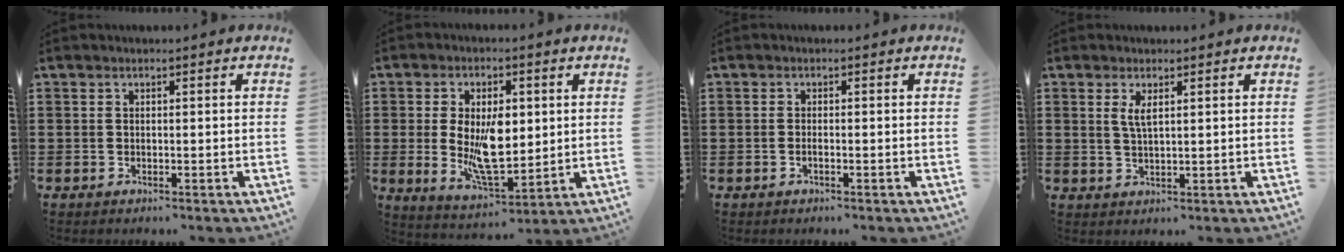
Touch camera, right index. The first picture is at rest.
{"total": 9.0, "force": [0.6, 4.5, 7.8], "torque": [-0.137, -0.002, 0.006]}
{"total": 0.7, "force": [-0.4, 0.0, 0.5], "torque": [-0.010, -0.004, -0.007]}
{"total": 2.6, "force": [1.2, 0.7, 2.2], "torque": [-0.046, 0.003, 0.019]}